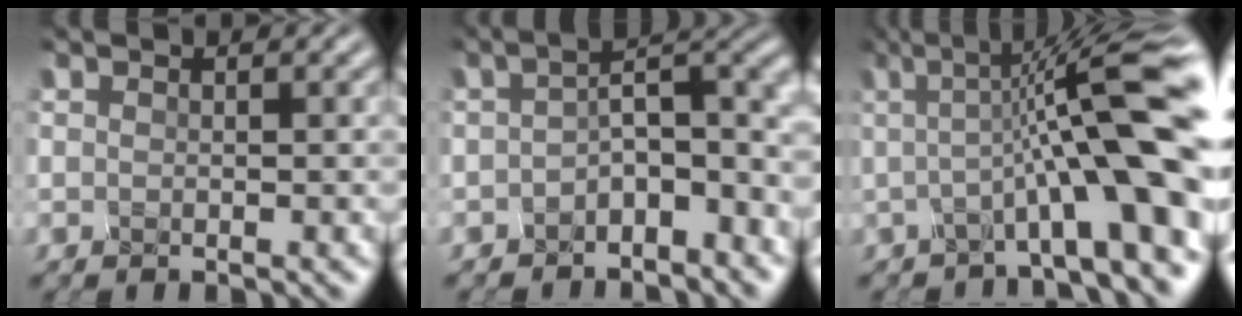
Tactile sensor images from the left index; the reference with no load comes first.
{"total": 5.5, "force": [-1.6, 2.7, 4.5], "torque": [-0.061, 0.013, -0.039]}
{"total": 11.1, "force": [-0.6, 1.9, 10.9], "torque": [-0.141, 0.028, -0.022]}